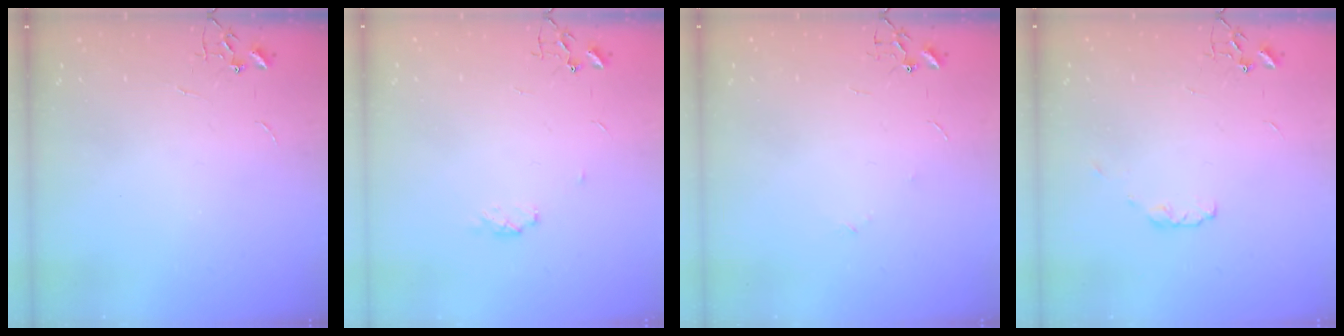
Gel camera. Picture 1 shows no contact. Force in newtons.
{"total": 4.5, "press": 4.5, "slide": 0.9}
{"total": 4.1, "press": 4.0, "slide": 0.5}
{"total": 4.0, "press": 4.0, "slide": 0.6}